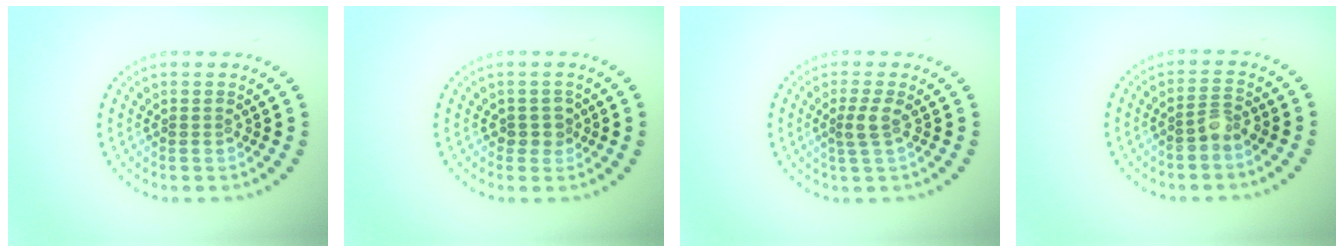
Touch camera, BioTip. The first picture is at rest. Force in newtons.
{"total": 1.5, "press": 1.3, "slide": 0.6}
{"total": 1.7, "press": 1.3, "slide": 1.0}
{"total": 1.8, "press": 1.7, "slide": 0.7}